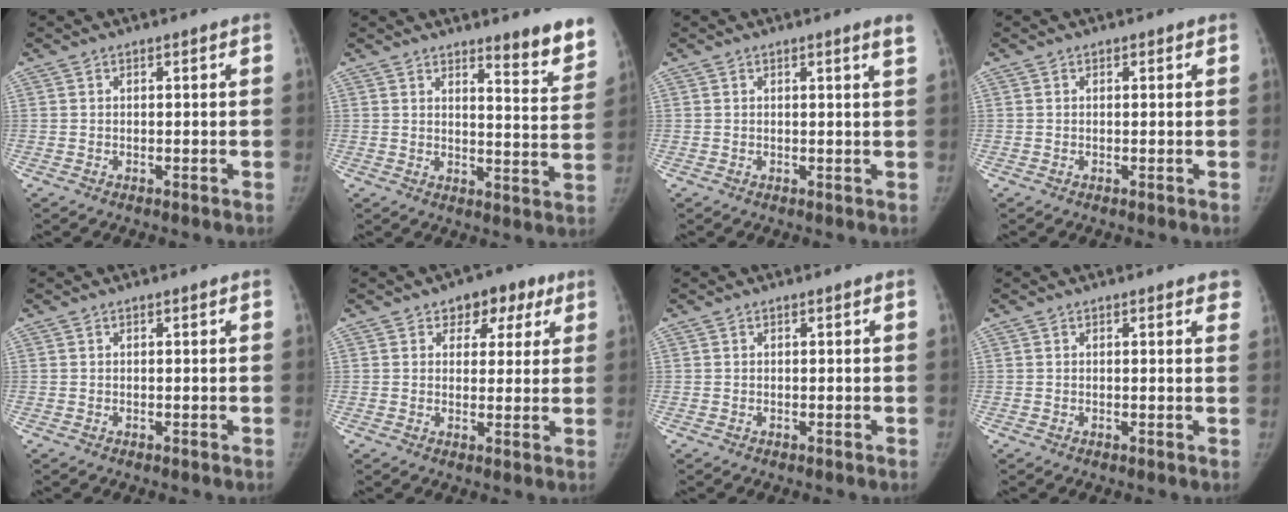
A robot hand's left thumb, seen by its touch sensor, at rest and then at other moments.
{"total": 8.4, "force": [6.9, 1.4, 4.7], "torque": [-0.034, -0.056, 0.085]}
{"total": 1.9, "force": [1.3, -0.5, 1.3], "torque": [-0.021, -0.008, 0.017]}
{"total": 0.0}
{"total": 0.0}
{"total": 7.1, "force": [3.7, 5.1, 3.3], "torque": [0.009, -0.007, 0.045]}
{"total": 0.0}
{"total": 3.1, "force": [2.4, 1.0, 1.6], "torque": [-0.002, -0.003, 0.018]}